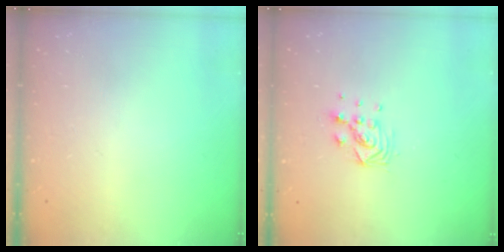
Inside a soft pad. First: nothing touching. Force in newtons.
{"total": 7.9, "press": 7.9, "slide": 0.5}